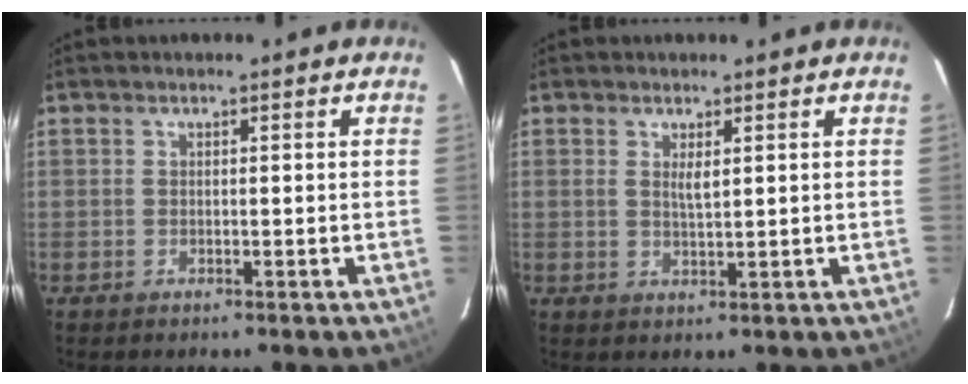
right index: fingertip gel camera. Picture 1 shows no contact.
{"total": 2.3, "force": [0.8, 0.6, 2.1], "torque": [-0.037, -0.003, 0.015]}